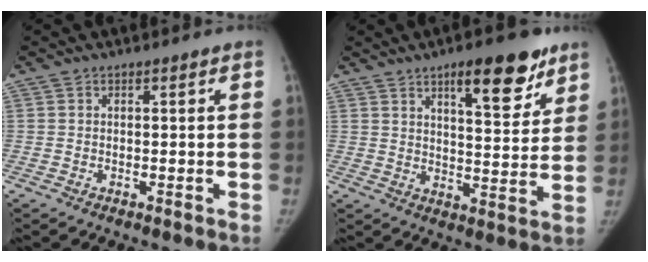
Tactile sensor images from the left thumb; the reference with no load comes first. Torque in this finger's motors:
{"motor_torque": [0.55, 0.11, 1.01, -0.32, 0.06]}